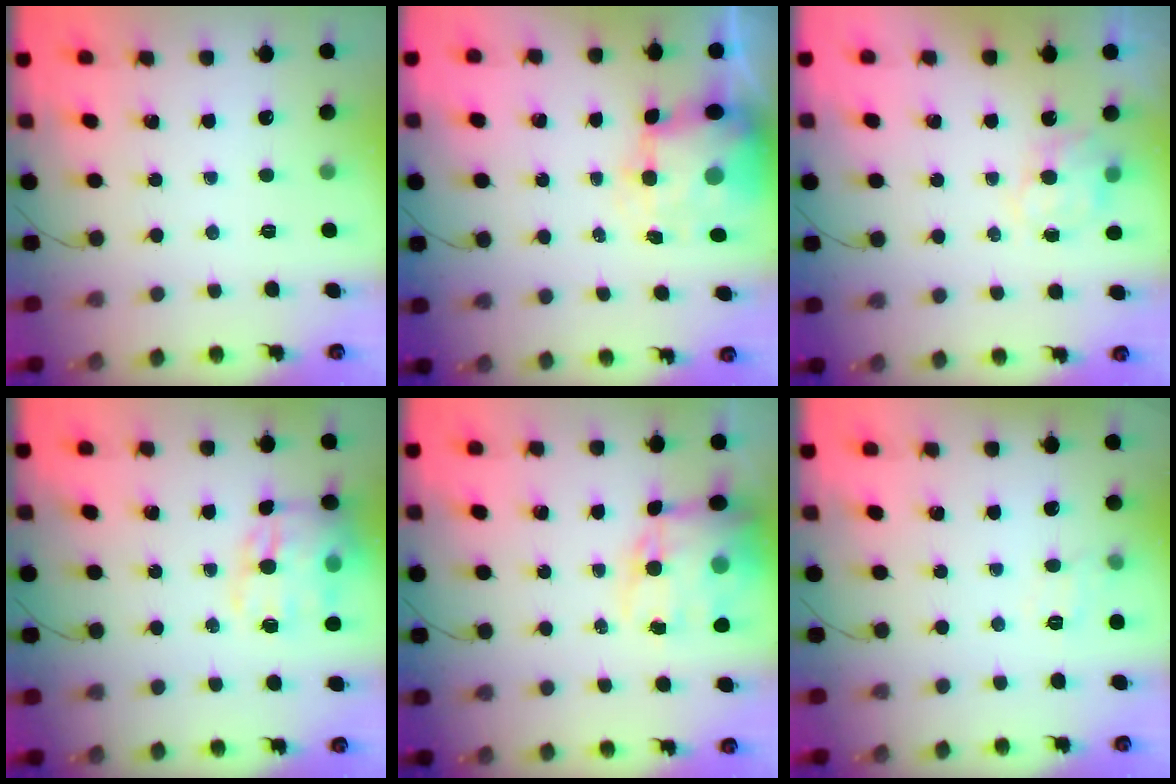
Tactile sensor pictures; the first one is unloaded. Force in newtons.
{"total": 7.8, "press": 7.6, "slide": 1.7}
{"total": 6.8, "press": 6.8, "slide": 0.2}
{"total": 14.2, "press": 13.9, "slide": 3.0}
{"total": 16.1, "press": 15.6, "slide": 3.6}
{"total": 7.4, "press": 7.3, "slide": 1.6}